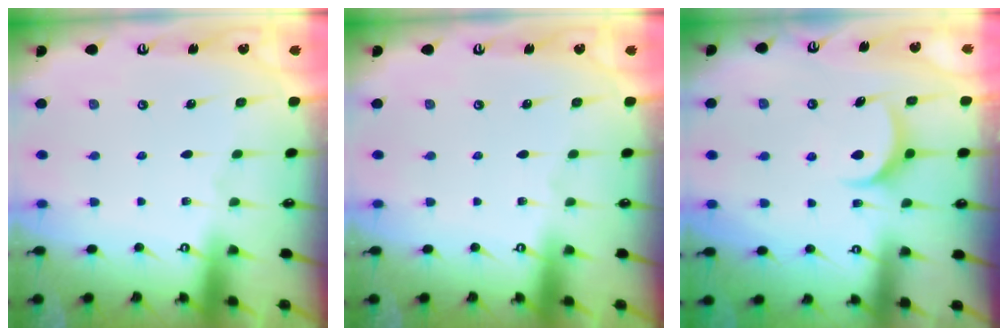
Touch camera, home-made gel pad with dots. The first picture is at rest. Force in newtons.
{"total": 0.0}
{"total": 6.8, "press": 6.8, "slide": 0.1}